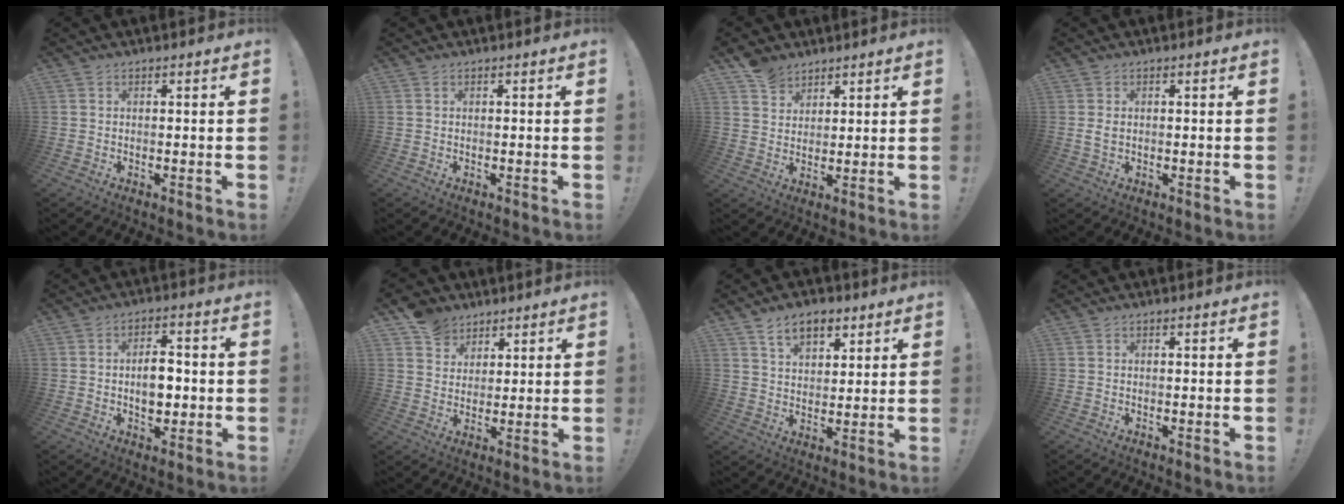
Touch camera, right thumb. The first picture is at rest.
{"total": 0.0}
{"total": 6.7, "force": [5.1, 4.2, 1.1], "torque": [-0.014, -0.031, 0.100]}
{"total": 2.1, "force": [0.4, 1.4, 1.5], "torque": [-0.022, 0.004, 0.006]}
{"total": 7.1, "force": [-0.6, 4.7, 5.2], "torque": [-0.082, 0.003, -0.018]}
{"total": 8.7, "force": [5.9, 6.2, 1.4], "torque": [-0.022, -0.039, 0.119]}
{"total": 9.0, "force": [5.4, 5.2, 4.9], "torque": [-0.070, -0.019, 0.102]}
{"total": 0.0}